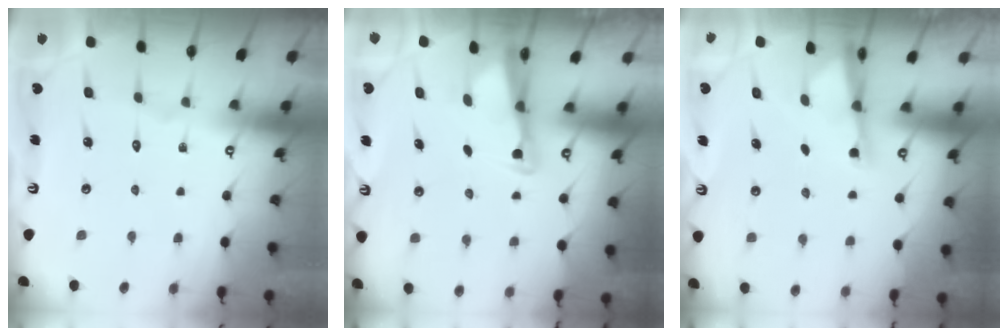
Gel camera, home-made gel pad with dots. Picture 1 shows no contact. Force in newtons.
{"total": 2.8, "press": 2.7, "slide": 0.6}
{"total": 2.7, "press": 2.7, "slide": 0.5}